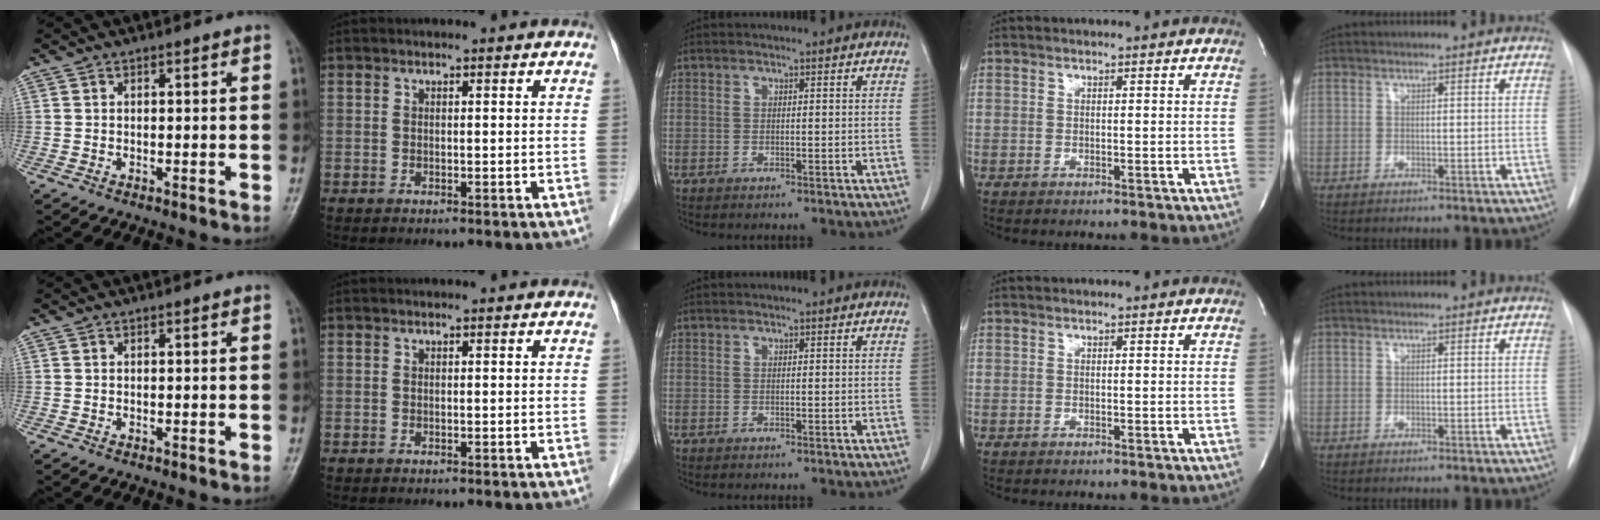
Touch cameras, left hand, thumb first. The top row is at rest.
{}